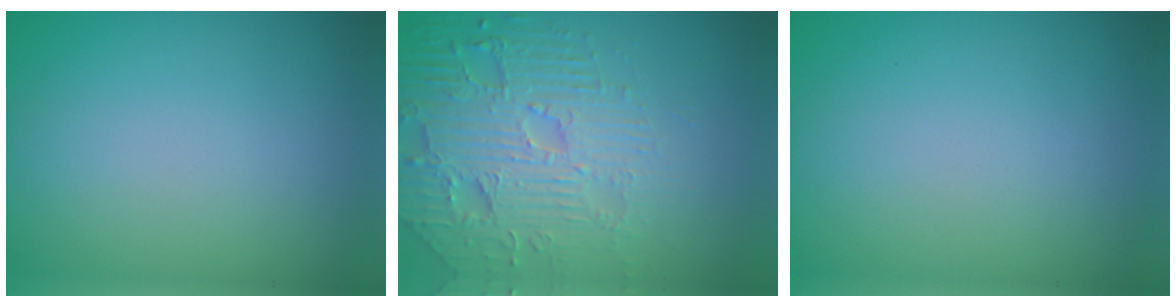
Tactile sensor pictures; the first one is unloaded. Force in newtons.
{"total": 6.9, "press": 5.3, "slide": 4.4}
{"total": 0.0}